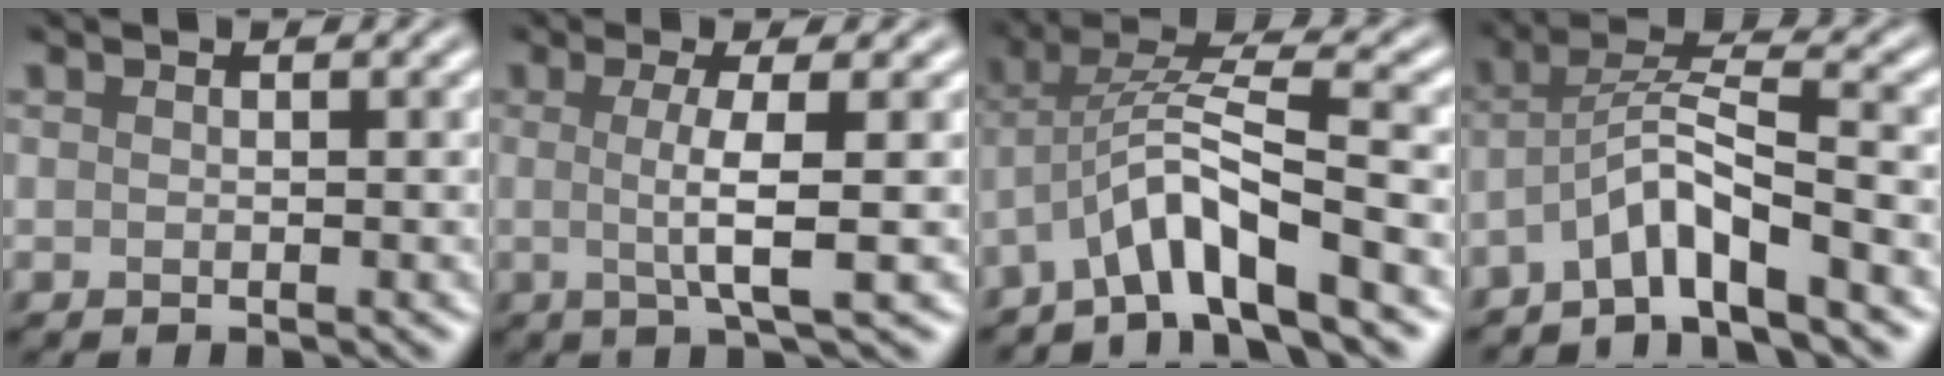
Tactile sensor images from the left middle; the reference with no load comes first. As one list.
[{"total": 4.2, "force": [0.0, 0.8, 4.1], "torque": [-0.069, -0.005, -0.004]}, {"total": 6.3, "force": [-3.4, 1.2, 5.2], "torque": [-0.092, 0.014, -0.069]}, {"total": 5.0, "force": [-3.1, 0.6, 3.9], "torque": [-0.070, 0.011, -0.069]}]